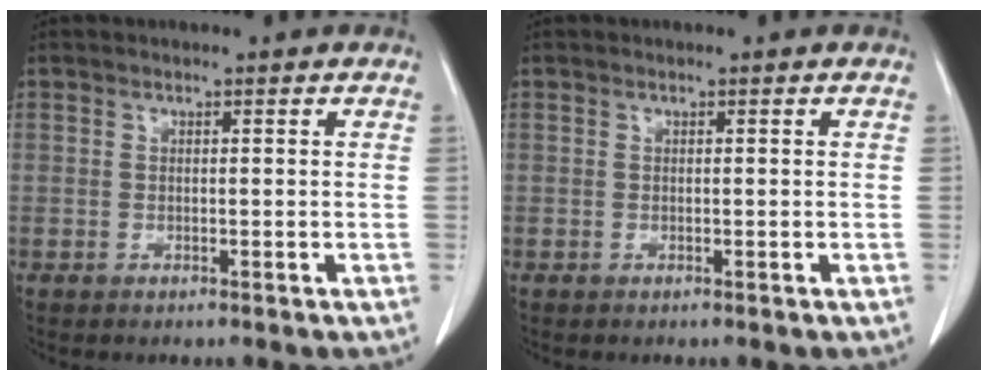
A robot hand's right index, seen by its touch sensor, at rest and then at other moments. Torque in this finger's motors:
{"motor_torque": [0.00, 0.00, 0.00, 0.00]}